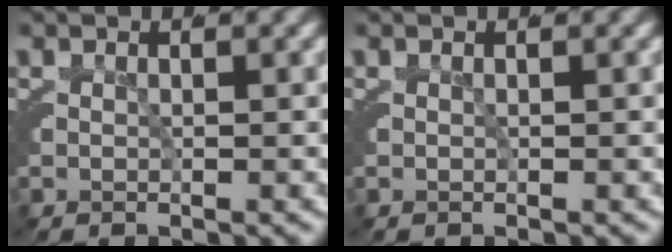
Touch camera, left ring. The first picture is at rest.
{"total": 0.0}